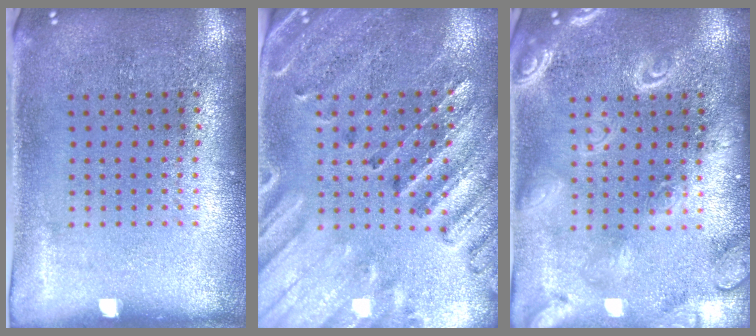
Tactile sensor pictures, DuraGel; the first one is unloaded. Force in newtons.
{"total": 2.9, "press": 2.6, "slide": 1.1}
{"total": 3.8, "press": 3.8, "slide": 0.5}